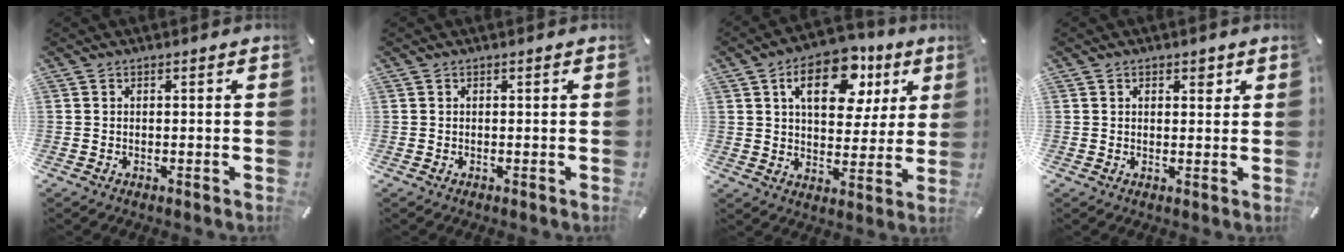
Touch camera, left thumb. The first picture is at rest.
{"total": 0.0}
{"total": 15.7, "force": [7.3, 9.5, 10.2], "torque": [-0.141, -0.020, 0.122]}
{"total": 2.0, "force": [1.0, 1.4, 1.1], "torque": [-0.008, -0.002, 0.012]}